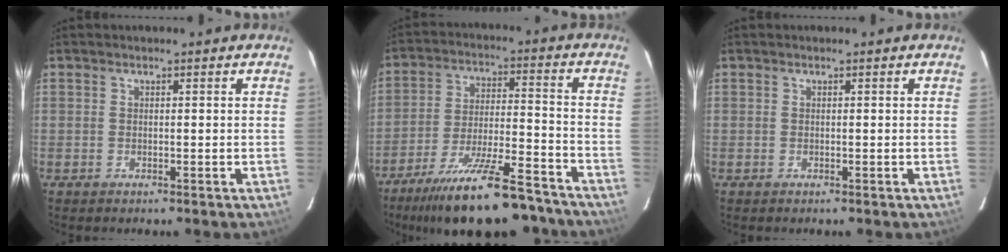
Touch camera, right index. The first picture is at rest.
{"total": 21.8, "force": [-18.1, 4.7, 11.3], "torque": [-0.205, -0.023, -0.268]}
{"total": 0.0}